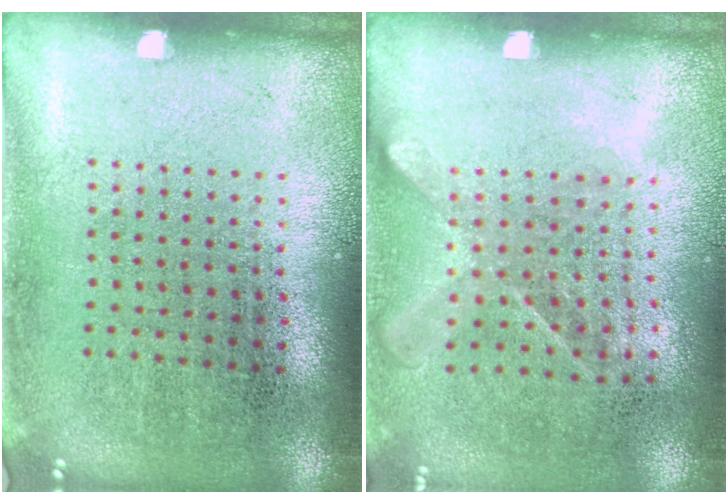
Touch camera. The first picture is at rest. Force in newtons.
{"total": 1.2, "press": 1.0, "slide": 0.7}